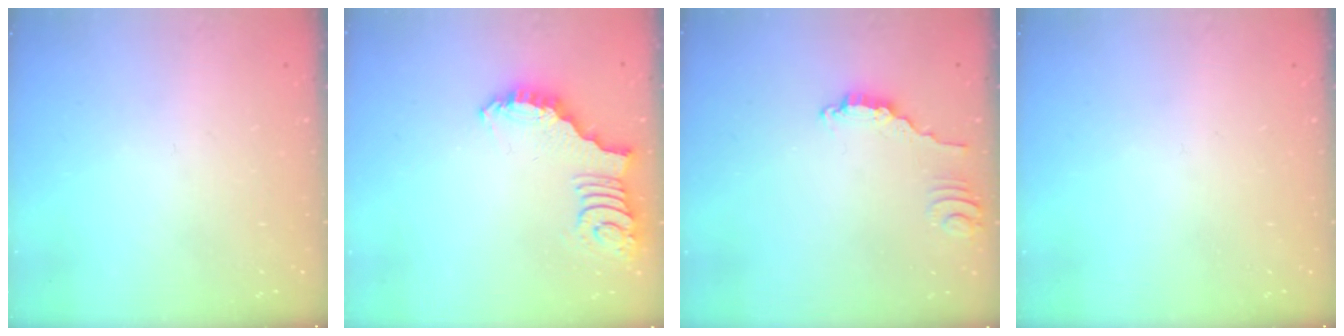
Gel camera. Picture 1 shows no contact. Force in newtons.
{"total": 2.6, "press": 2.6, "slide": 0.5}
{"total": 2.8, "press": 2.8, "slide": 0.2}
{"total": 0.0}